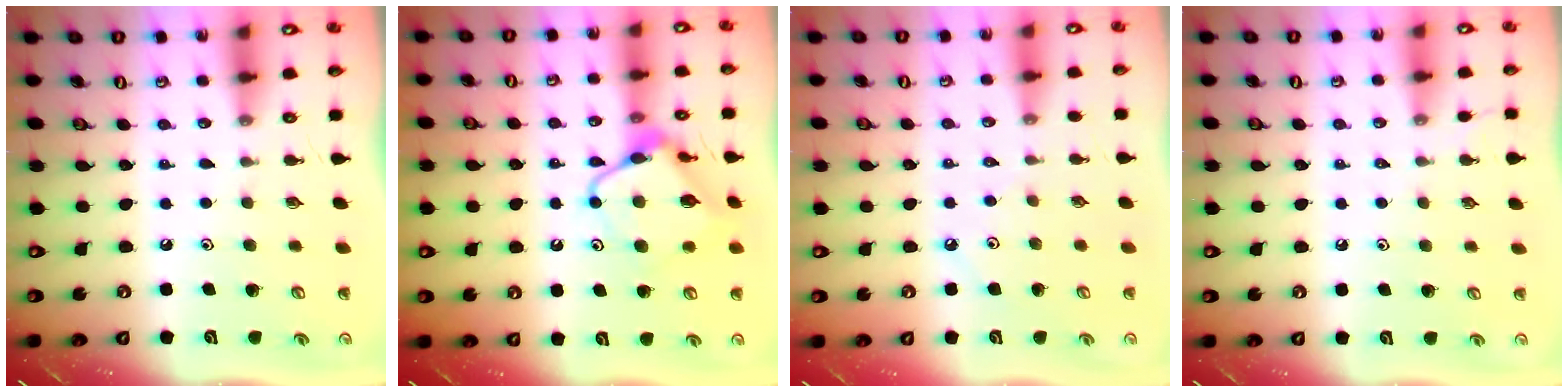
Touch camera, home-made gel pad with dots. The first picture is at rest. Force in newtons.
{"total": 11.6, "press": 11.6, "slide": 0.3}
{"total": 3.2, "press": 3.2, "slide": 0.6}
{"total": 1.1, "press": 1.1, "slide": 0.3}